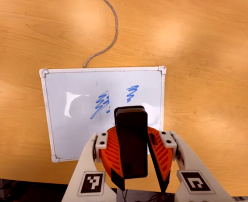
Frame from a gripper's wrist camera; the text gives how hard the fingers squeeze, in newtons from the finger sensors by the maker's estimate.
{"total": 9.1, "left": 9.5, "right": 8.8}